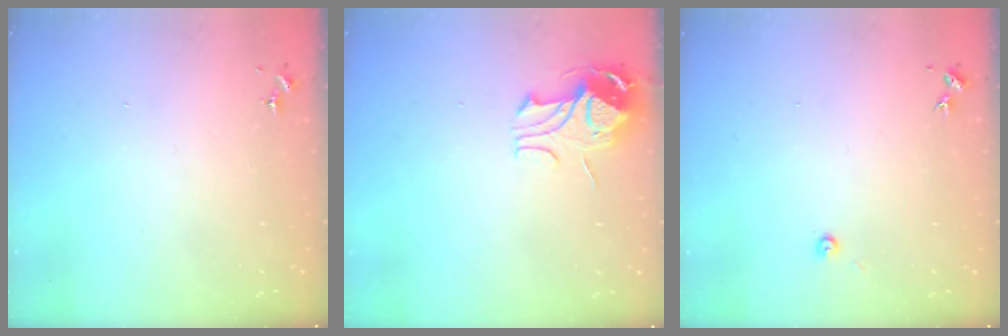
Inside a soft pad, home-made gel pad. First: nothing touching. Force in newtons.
{"total": 9.6, "press": 9.6, "slide": 1.1}
{"total": 2.7, "press": 2.7, "slide": 0.2}